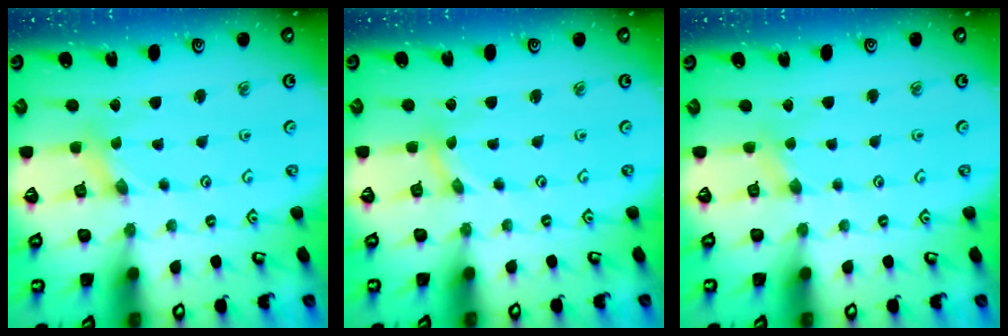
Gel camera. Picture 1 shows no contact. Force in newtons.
{"total": 0.0}
{"total": 1.6, "press": 1.6, "slide": 0.4}